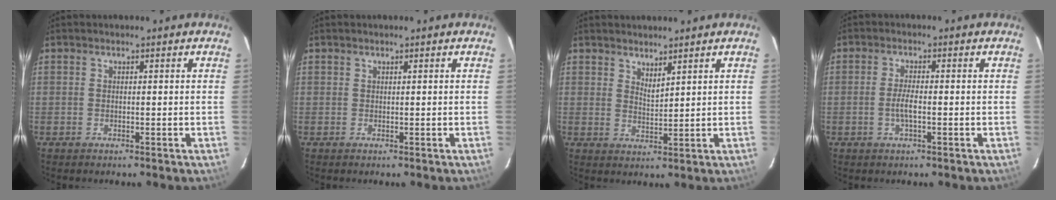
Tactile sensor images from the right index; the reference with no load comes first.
{"total": 0.0}
{"total": 2.9, "force": [2.4, 0.7, 1.3], "torque": [-0.020, -0.002, 0.043]}
{"total": 2.9, "force": [-0.9, 0.5, 2.7], "torque": [-0.055, -0.002, -0.017]}